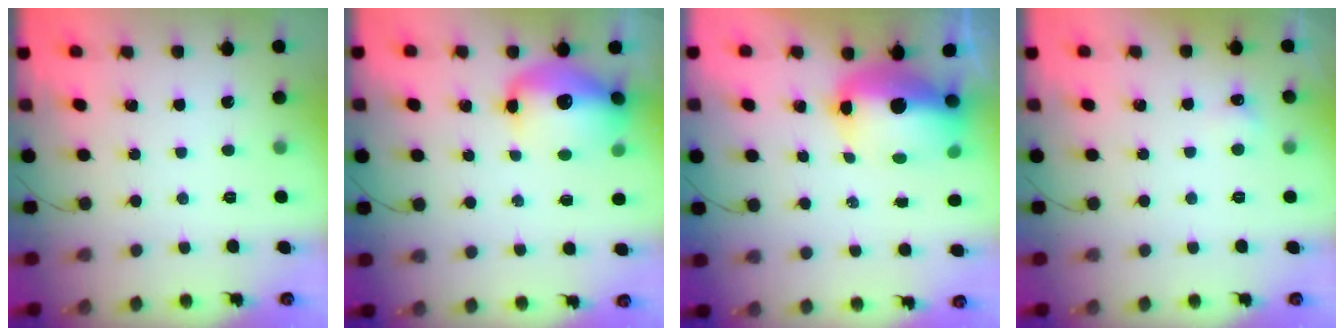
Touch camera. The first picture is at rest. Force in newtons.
{"total": 13.8, "press": 13.4, "slide": 3.1}
{"total": 13.7, "press": 13.3, "slide": 3.3}
{"total": 3.3, "press": 3.0, "slide": 1.2}